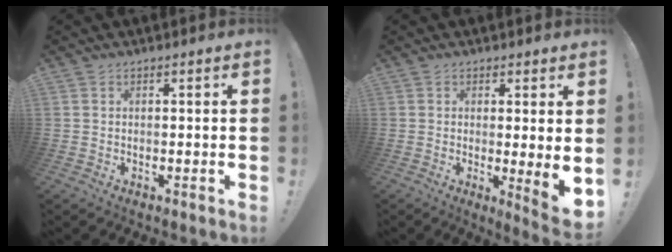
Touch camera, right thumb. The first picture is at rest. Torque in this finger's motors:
{"motor_torque": [-0.06, 0.09, 0.14, 0.08, 0.11]}